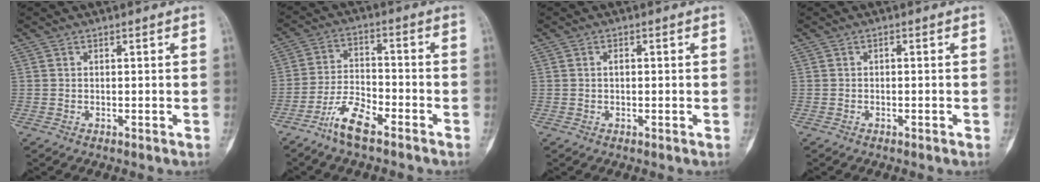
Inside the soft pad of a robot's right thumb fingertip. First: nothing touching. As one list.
[{"total": 8.1, "force": [-5.6, 2.7, 5.2], "torque": [-0.105, 0.030, -0.111]}, {"total": 1.1, "force": [0.0, 0.6, 0.9], "torque": [-0.015, 0.003, -0.001]}, {"total": 0.8, "force": [-0.4, 0.3, 0.7], "torque": [-0.010, 0.004, -0.007]}]